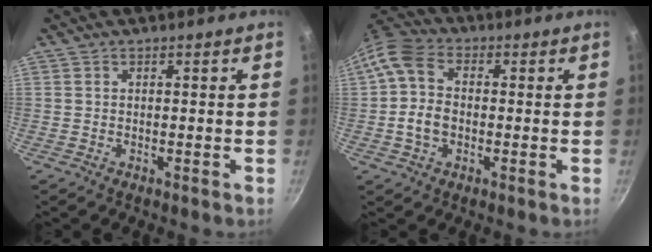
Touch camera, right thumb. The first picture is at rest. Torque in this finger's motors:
{"motor_torque": [0.89, 1.51, 0.99, -0.42, 0.22]}